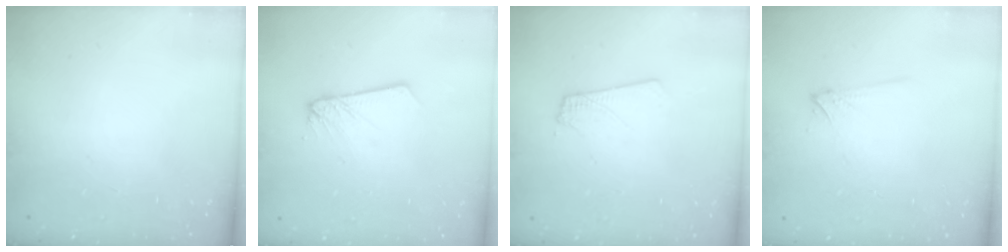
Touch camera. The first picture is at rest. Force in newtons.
{"total": 2.6, "press": 2.6, "slide": 0.2}
{"total": 2.3, "press": 2.3, "slide": 0.3}
{"total": 3.6, "press": 3.6, "slide": 0.4}